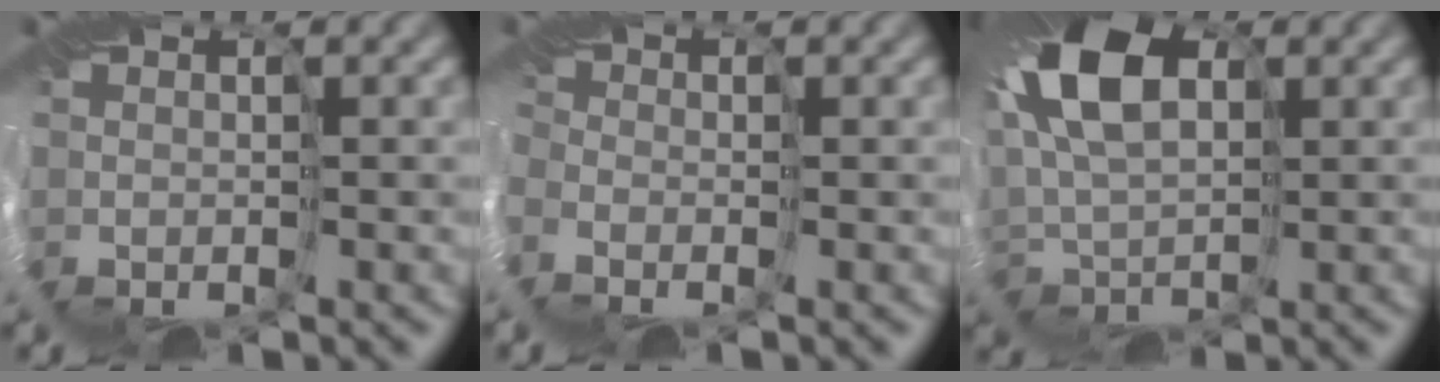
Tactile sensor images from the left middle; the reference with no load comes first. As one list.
[{"total": 1.8, "force": [-1.5, 1.0, 0.0], "torque": [-0.013, -0.012, -0.025]}, {"total": 9.4, "force": [3.8, 5.1, 7.0], "torque": [-0.169, 0.025, 0.063]}]